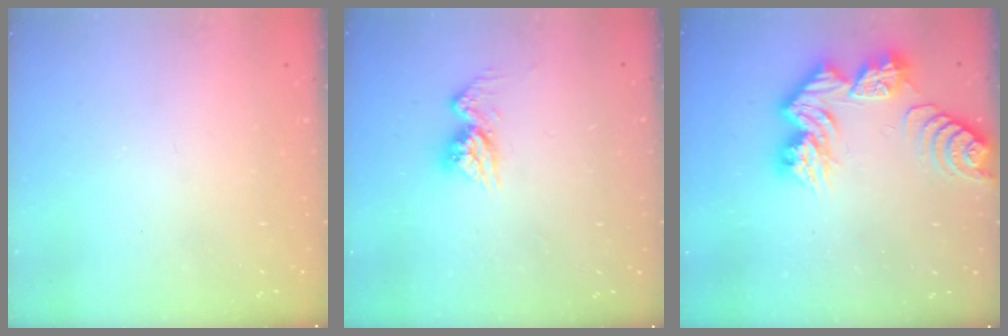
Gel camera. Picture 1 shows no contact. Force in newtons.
{"total": 10.0, "press": 9.9, "slide": 0.8}
{"total": 13.8, "press": 13.7, "slide": 1.2}